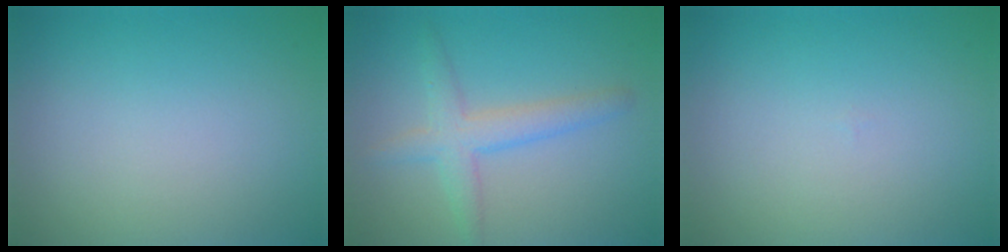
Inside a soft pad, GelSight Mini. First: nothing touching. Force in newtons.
{"total": 3.3, "press": 3.3, "slide": 0.1}
{"total": 0.0}